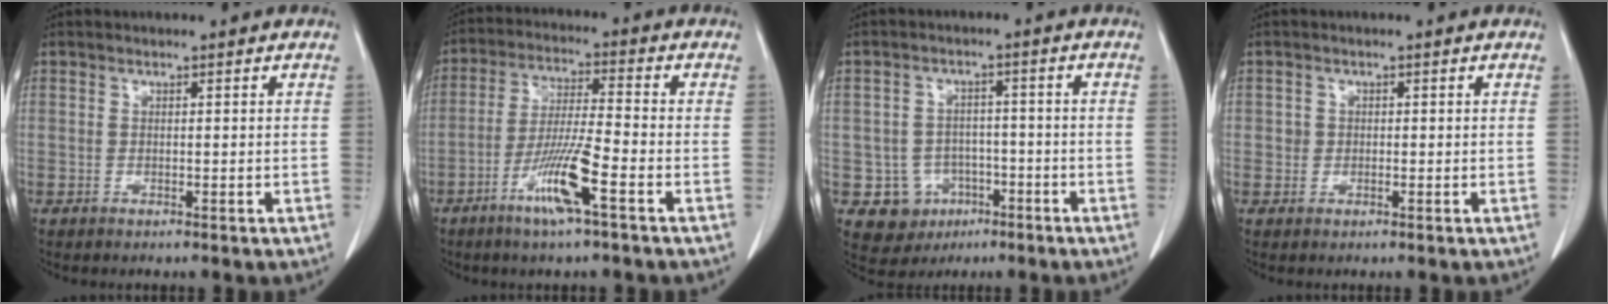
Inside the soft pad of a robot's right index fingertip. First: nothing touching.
{"total": 7.5, "force": [-3.6, -0.1, 6.5], "torque": [-0.127, -0.008, -0.072]}
{"total": 6.7, "force": [-2.5, 6.1, 1.2], "torque": [-0.018, 0.010, -0.025]}
{"total": 1.1, "force": [0.0, 1.1, 0.2], "torque": [0.003, 0.004, -0.001]}